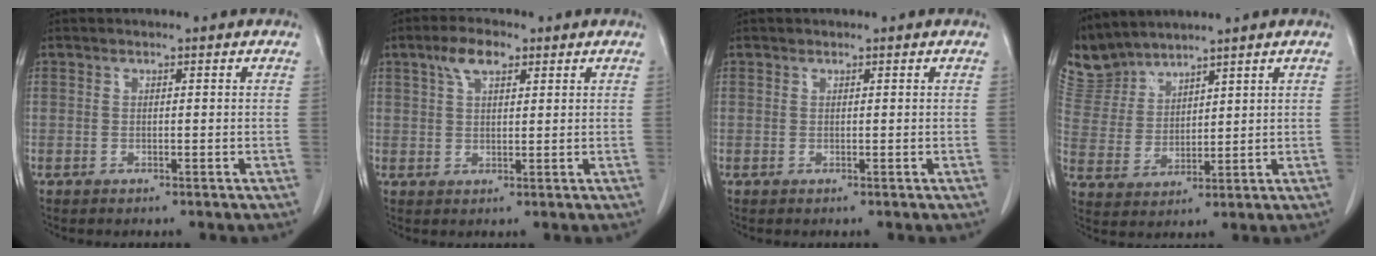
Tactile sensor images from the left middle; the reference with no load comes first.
{"total": 4.7, "force": [2.6, 1.8, 3.4], "torque": [-0.072, 0.013, 0.051]}
{"total": 0.0}
{"total": 7.0, "force": [6.8, 1.2, -0.1], "torque": [-0.015, 0.011, 0.158]}